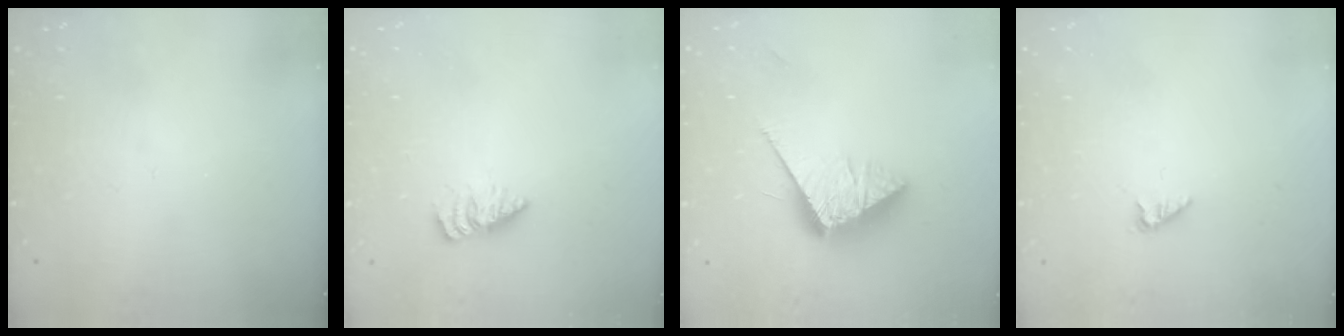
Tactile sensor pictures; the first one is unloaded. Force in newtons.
{"total": 2.8, "press": 2.7, "slide": 0.3}
{"total": 12.6, "press": 12.6, "slide": 0.3}
{"total": 1.7, "press": 1.7, "slide": 0.3}